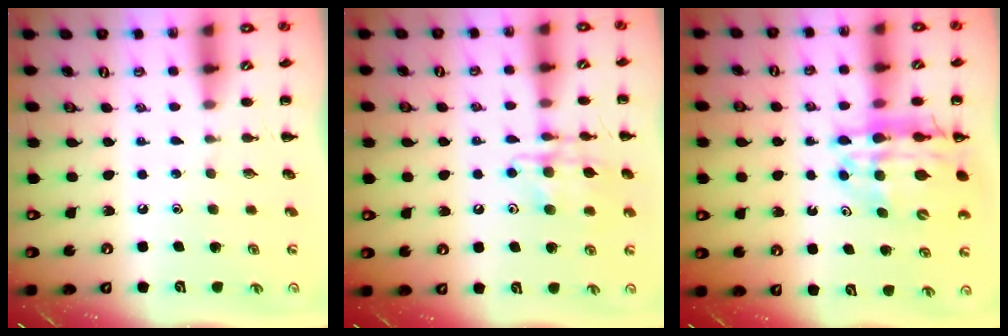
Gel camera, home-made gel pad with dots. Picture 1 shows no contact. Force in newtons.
{"total": 13.1, "press": 13.0, "slide": 1.8}
{"total": 16.5, "press": 16.0, "slide": 4.0}